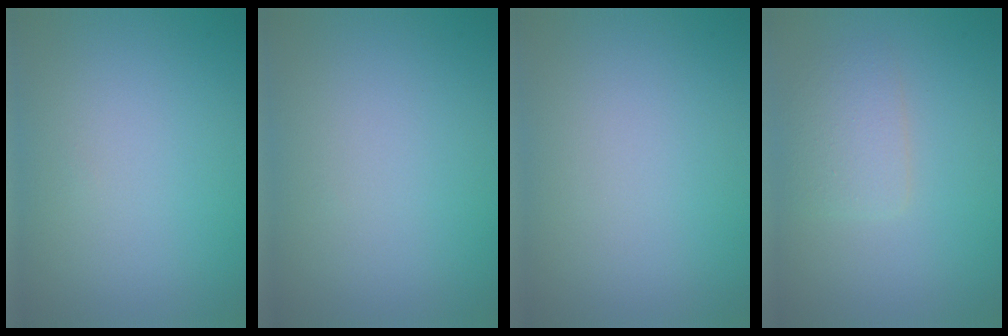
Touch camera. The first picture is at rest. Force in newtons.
{"total": 0.0}
{"total": 0.0}
{"total": 2.3, "press": 2.3, "slide": 0.1}